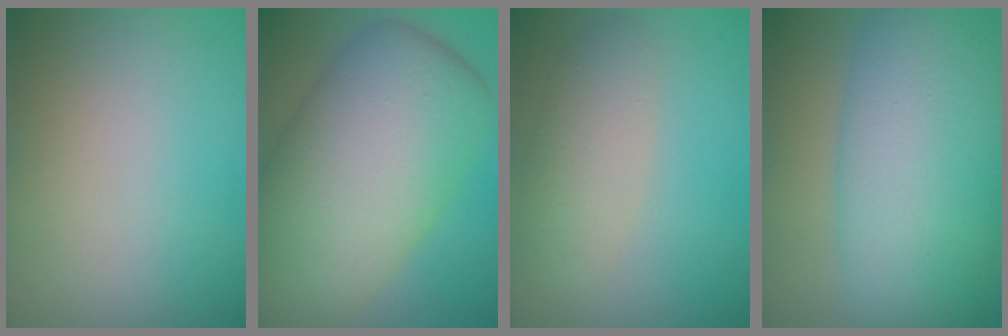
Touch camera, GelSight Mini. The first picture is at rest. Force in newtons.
{"total": 13.9, "press": 13.9, "slide": 0.6}
{"total": 3.2, "press": 3.2, "slide": 0.2}
{"total": 12.0, "press": 12.0, "slide": 0.2}